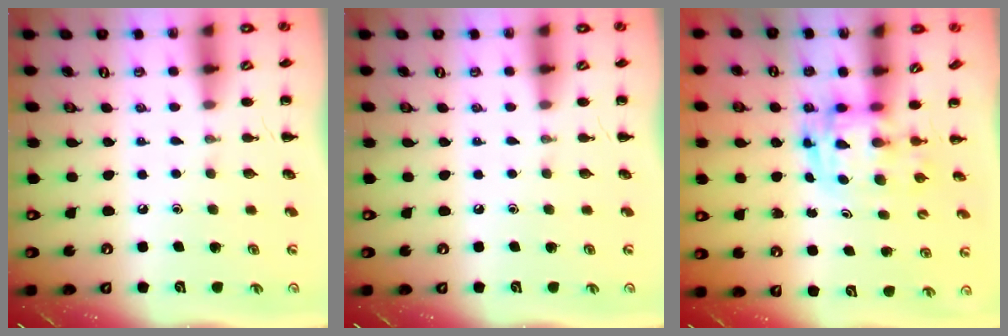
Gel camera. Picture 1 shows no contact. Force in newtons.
{"total": 0.0}
{"total": 2.9, "press": 2.9, "slide": 0.5}